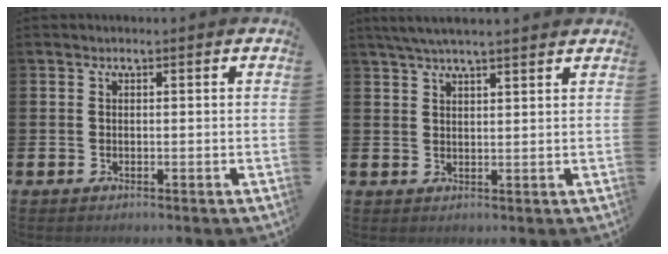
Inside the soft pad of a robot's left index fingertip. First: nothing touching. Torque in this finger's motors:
{"motor_torque": [-0.10, -0.84, 0.69, 0.21]}